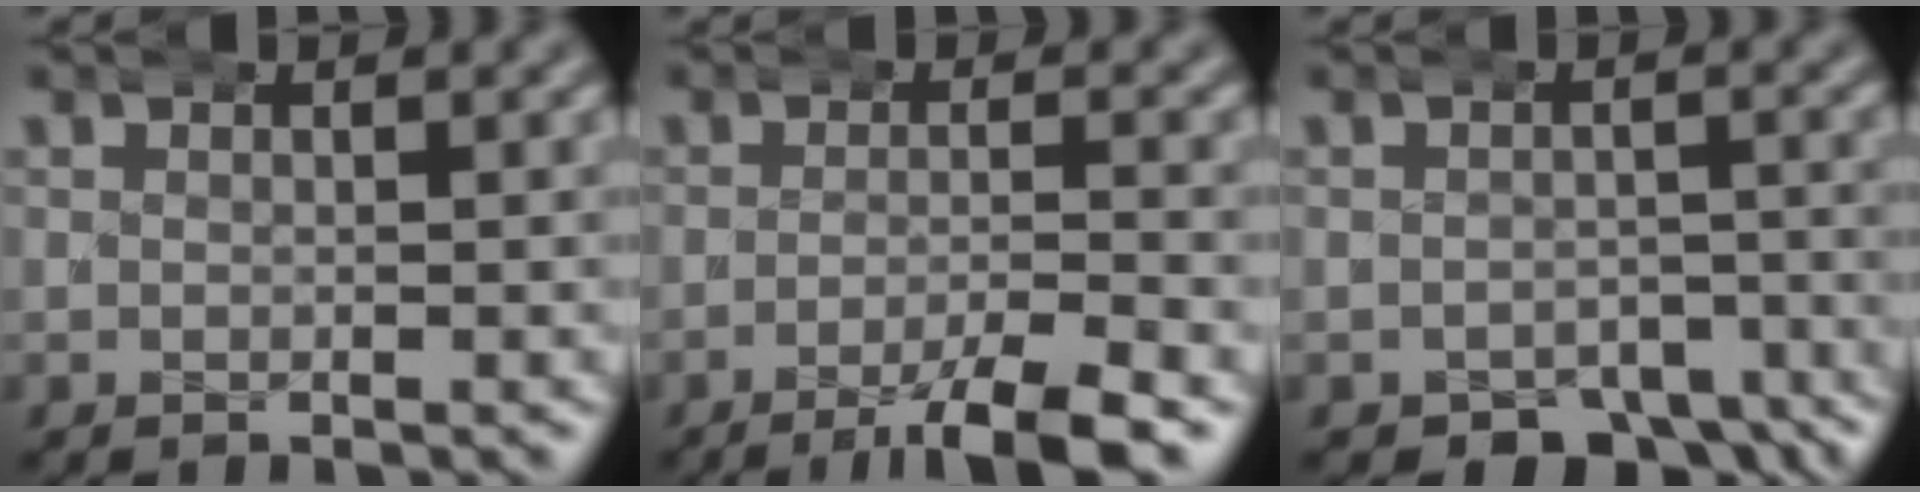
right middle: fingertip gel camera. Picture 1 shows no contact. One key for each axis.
{"total": 5.2, "fx": -3.5, "fy": 0.4, "fz": 3.8, "tx": -0.056, "ty": -0.005, "tz": -0.059}
{"total": 7.1, "fx": -5.4, "fy": 3.7, "fz": 2.6, "tx": -0.018, "ty": -0.014, "tz": -0.082}